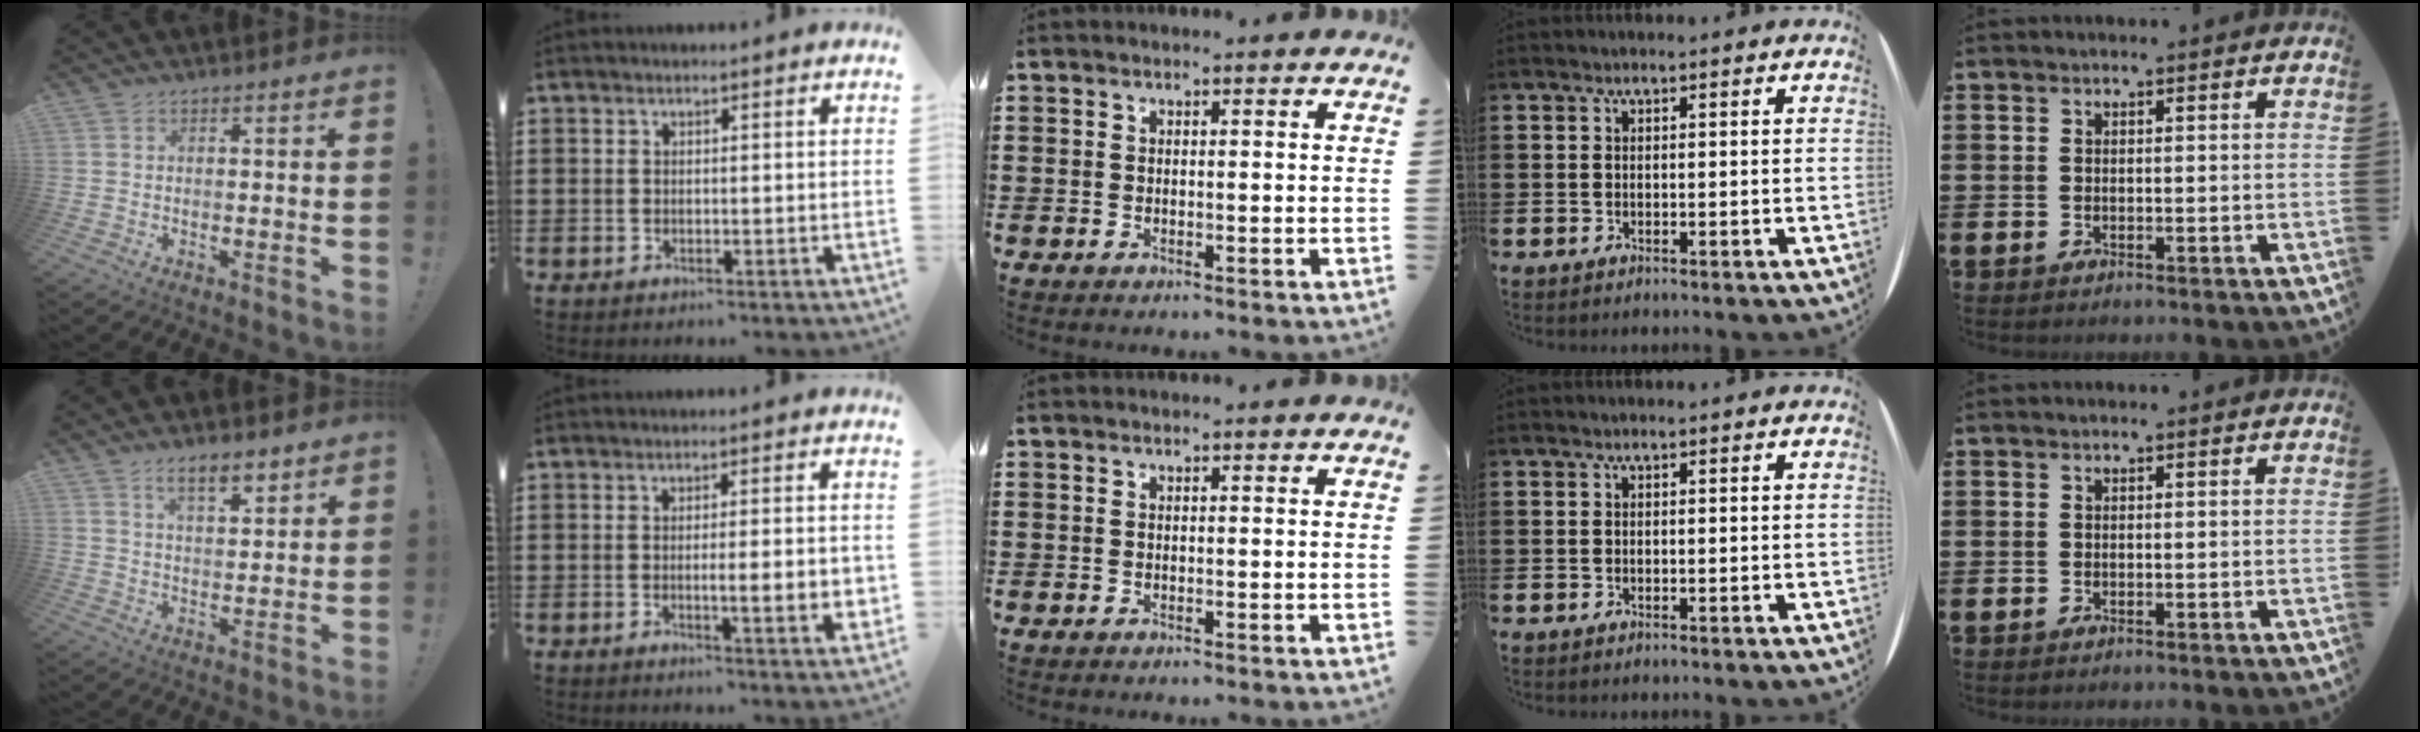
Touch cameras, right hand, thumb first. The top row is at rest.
{"thumb": {"total": 7.1, "force": [5.1, 2.4, 4.4], "torque": [-0.056, -0.029, 0.086]}, "index": {"total": 5.1, "force": [-0.7, 0.4, 5.0], "torque": [-0.075, -0.012, -0.013]}}